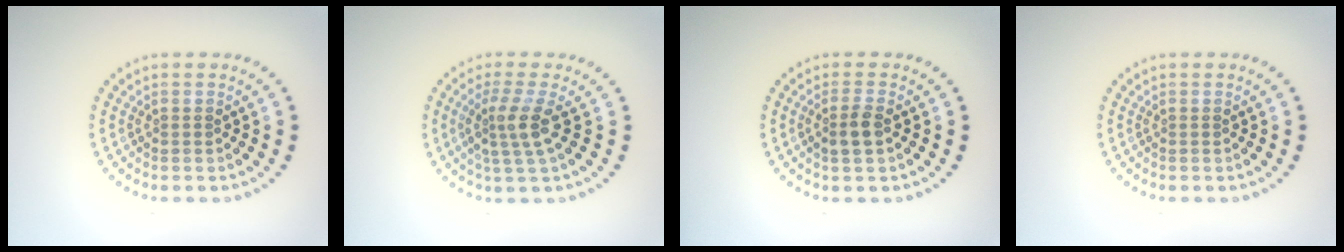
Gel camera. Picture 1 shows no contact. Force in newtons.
{"total": 2.9, "press": 2.3, "slide": 1.8}
{"total": 2.0, "press": 1.9, "slide": 0.7}
{"total": 0.0}